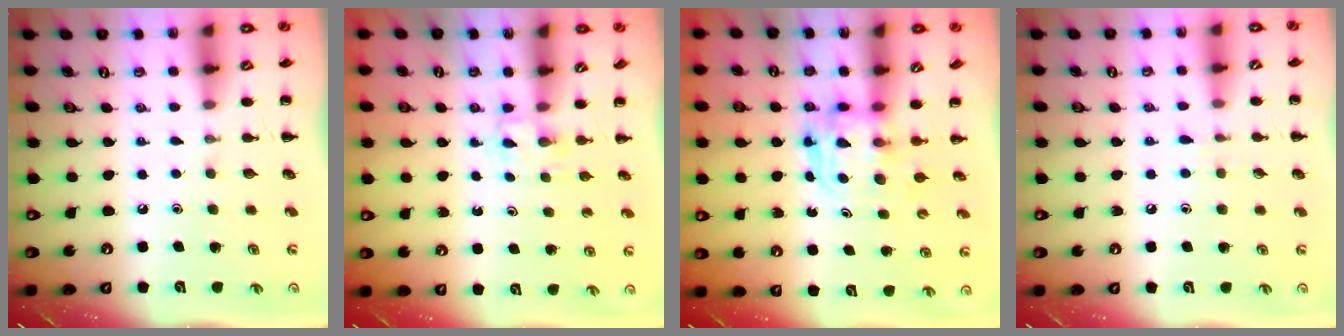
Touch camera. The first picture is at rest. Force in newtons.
{"total": 2.3, "press": 2.1, "slide": 0.9}
{"total": 3.6, "press": 3.6, "slide": 0.3}
{"total": 5.4, "press": 4.9, "slide": 2.4}